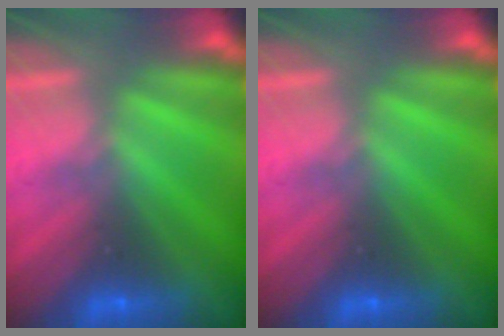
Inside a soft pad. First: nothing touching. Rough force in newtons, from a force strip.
{"total": 0.0}